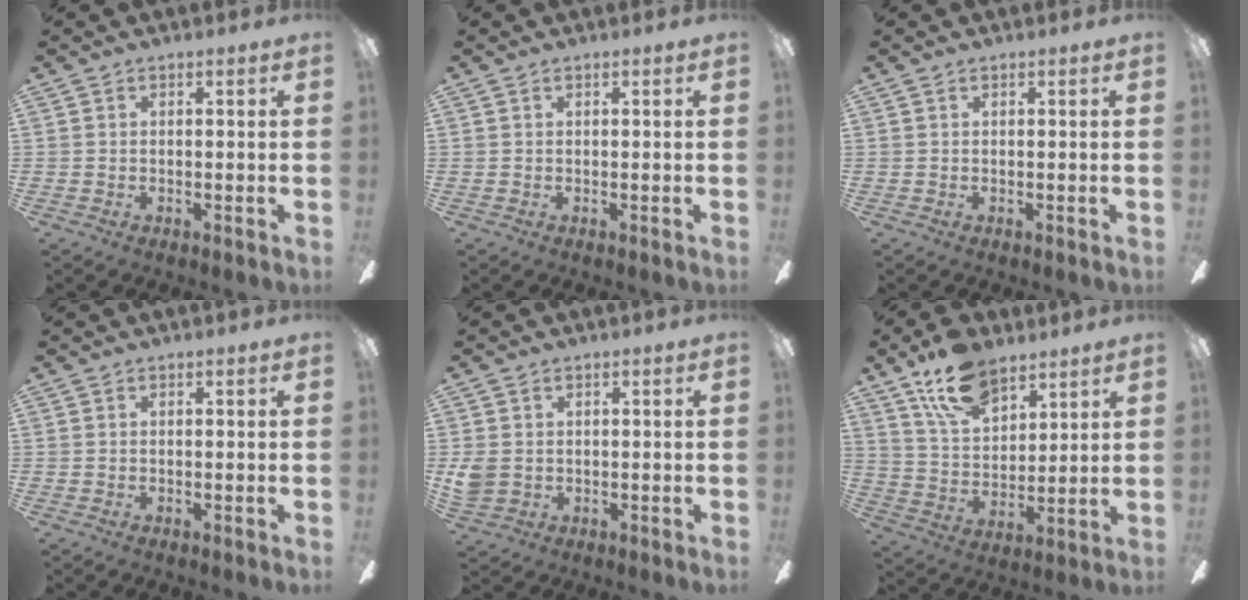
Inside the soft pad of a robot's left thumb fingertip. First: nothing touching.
{"total": 0.0}
{"total": 0.0}
{"total": 0.0}
{"total": 4.0, "force": [0.4, 3.5, 2.1], "torque": [-0.037, 0.004, 0.010]}
{"total": 14.4, "force": [9.7, 7.8, 7.3], "torque": [-0.135, -0.038, 0.184]}